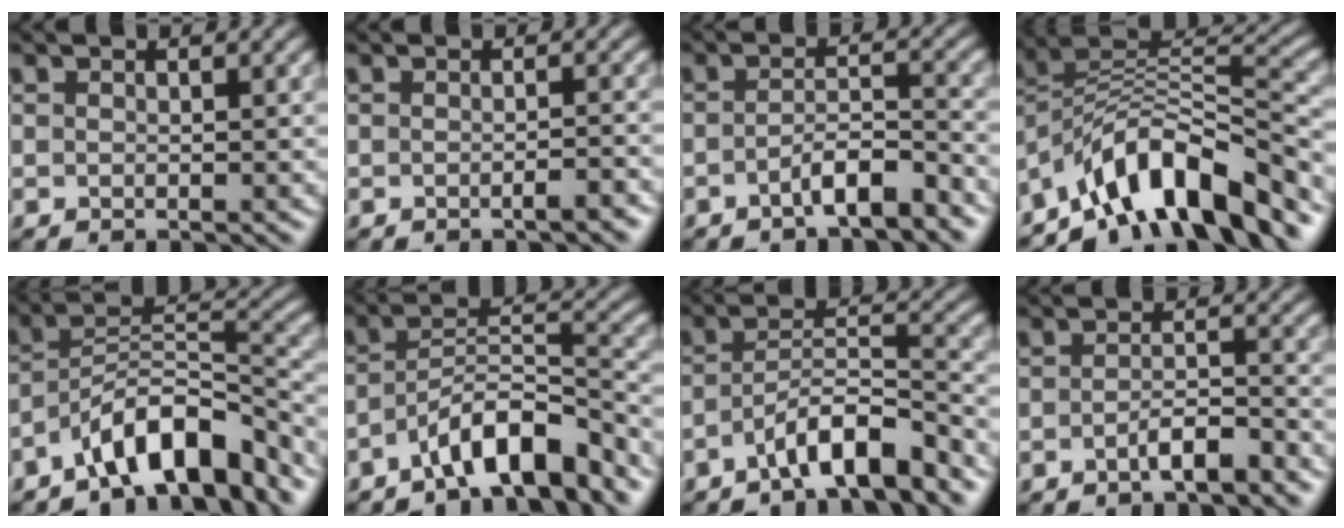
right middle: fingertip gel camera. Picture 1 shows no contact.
{"total": 1.4, "force": [-0.8, 0.3, 1.1], "torque": [-0.014, 0.004, -0.015]}
{"total": 3.7, "force": [-2.3, 0.9, 2.7], "torque": [-0.047, 0.009, -0.042]}
{"total": 10.8, "force": [-7.3, 3.9, 6.9], "torque": [-0.098, 0.015, -0.142]}
{"total": 8.4, "force": [-5.8, 2.9, 5.4], "torque": [-0.074, 0.013, -0.105]}
{"total": 6.9, "force": [-4.8, 2.0, 4.5], "torque": [-0.070, 0.011, -0.085]}
{"total": 5.7, "force": [-3.7, 1.4, 4.1], "torque": [-0.066, 0.010, -0.067]}
{"total": 2.9, "force": [-1.7, 0.7, 2.2], "torque": [-0.037, 0.008, -0.031]}